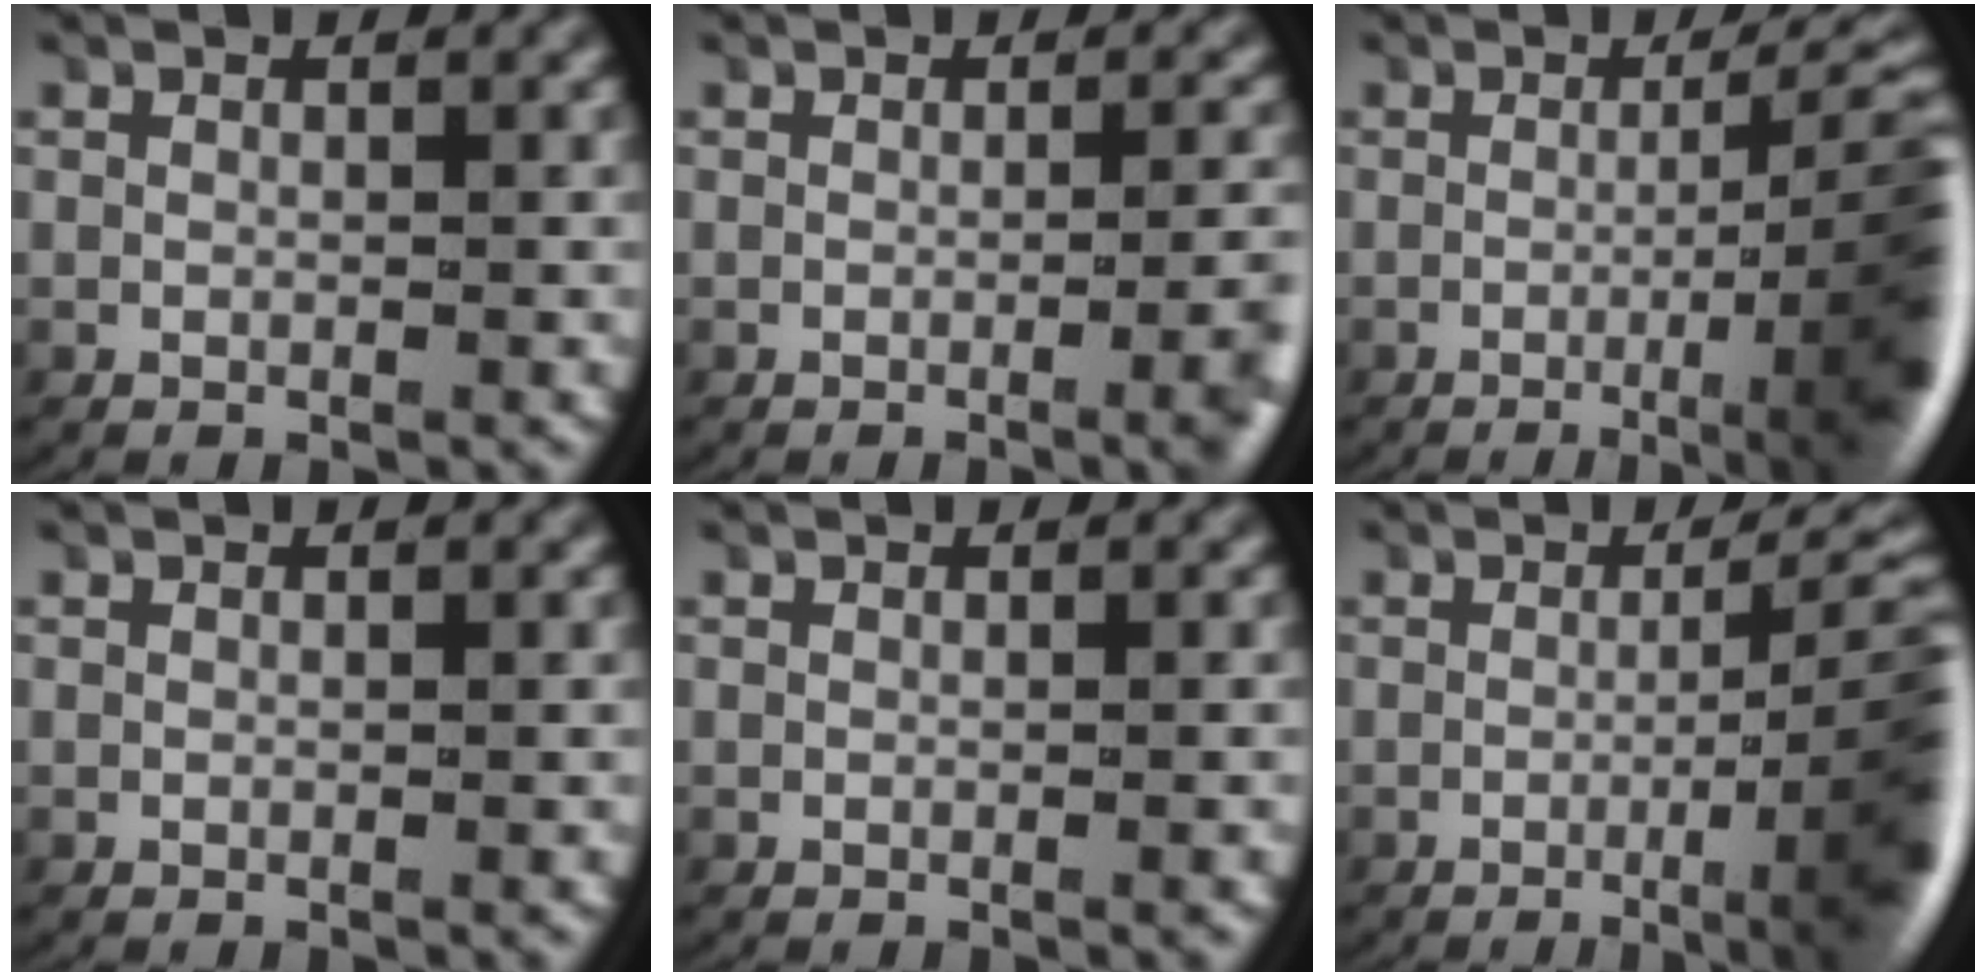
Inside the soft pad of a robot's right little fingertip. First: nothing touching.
{"total": 2.7, "force": [-0.8, 0.2, 2.6], "torque": [-0.027, 0.004, -0.016]}
{"total": 10.1, "force": [-2.9, 2.8, 9.2], "torque": [-0.094, -0.002, -0.048]}
{"total": 0.0}
{"total": 0.0}
{"total": 9.1, "force": [-2.5, 2.5, 8.4], "torque": [-0.084, 0.000, -0.044]}